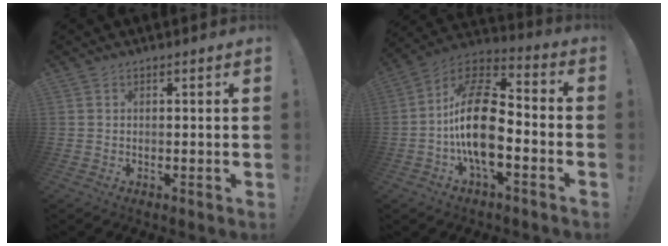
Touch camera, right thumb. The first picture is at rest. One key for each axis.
{"total": 19.9, "fx": -3.7, "fy": 10.1, "fz": 16.7, "tx": -0.319, "ty": 0.030, "tz": -0.058}